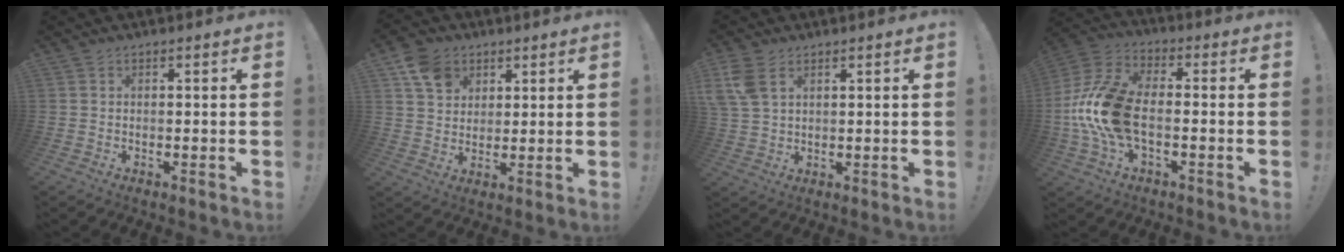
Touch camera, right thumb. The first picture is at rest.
{"total": 9.9, "force": [5.1, 7.6, 3.8], "torque": [-0.061, -0.019, 0.102]}
{"total": 7.3, "force": [3.3, 4.6, 4.6], "torque": [-0.083, -0.004, 0.066]}
{"total": 17.0, "force": [-2.8, 10.0, 13.5], "torque": [-0.257, 0.018, -0.040]}